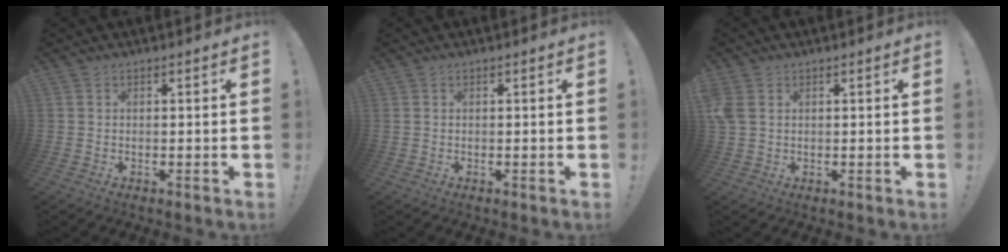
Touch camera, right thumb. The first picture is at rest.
{"total": 0.0}
{"total": 4.2, "force": [1.4, 2.8, 2.7], "torque": [-0.053, 0.000, 0.028]}